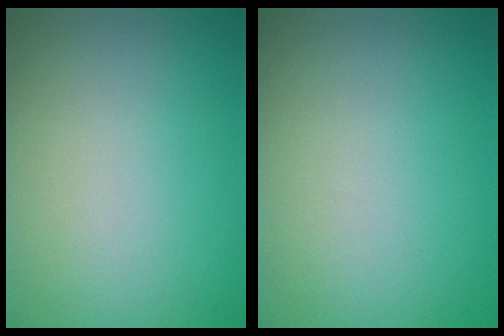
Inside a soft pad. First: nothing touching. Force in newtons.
{"total": 0.0}